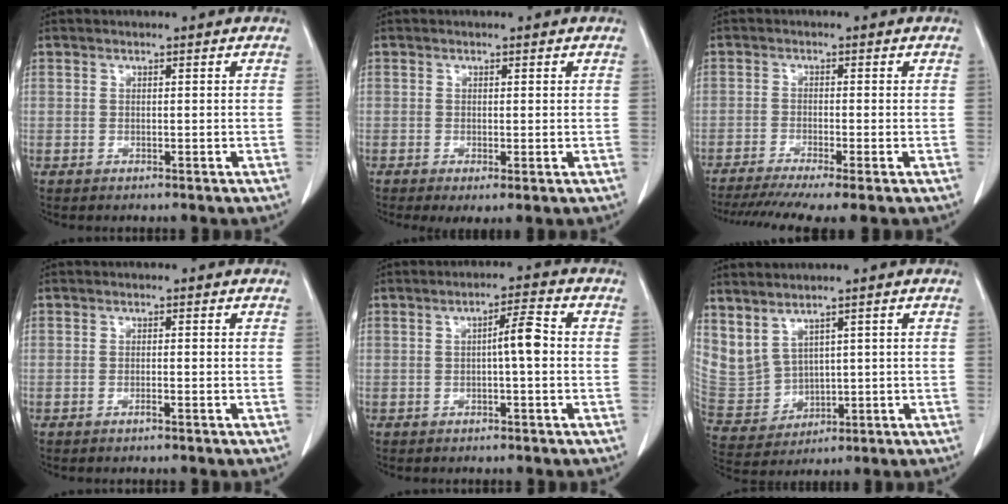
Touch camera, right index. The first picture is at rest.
{"total": 2.1, "force": [-0.4, 0.6, 1.9], "torque": [-0.032, -0.007, -0.004]}
{"total": 9.6, "force": [-7.3, 0.2, 6.3], "torque": [-0.097, -0.013, -0.117]}
{"total": 0.6, "force": [-0.4, -0.1, 0.4], "torque": [-0.007, 0.000, -0.007]}
{"total": 4.1, "force": [-0.1, 0.3, 4.0], "torque": [-0.063, 0.007, -0.004]}
{"total": 8.4, "force": [4.8, 5.5, 4.2], "torque": [-0.106, 0.002, 0.126]}